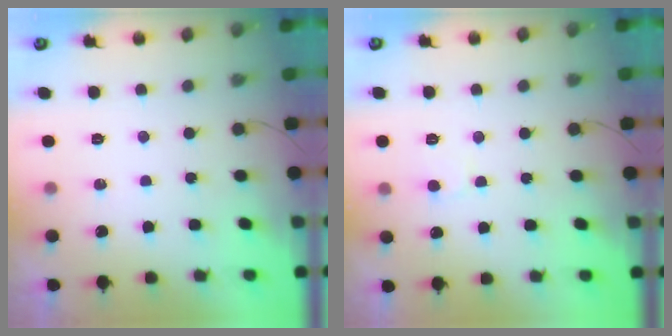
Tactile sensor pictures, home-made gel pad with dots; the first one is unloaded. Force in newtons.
{"total": 4.6, "press": 4.6, "slide": 0.4}